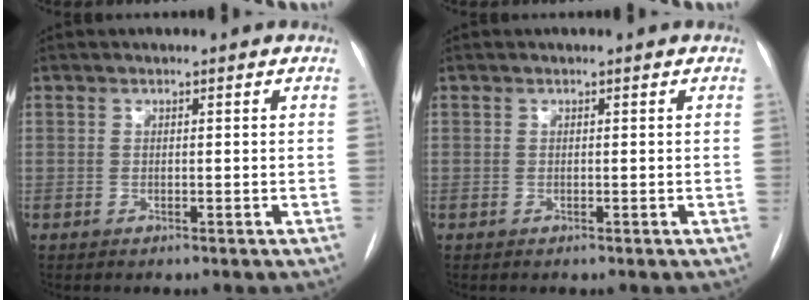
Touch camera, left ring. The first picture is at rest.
{"total": 0.0}